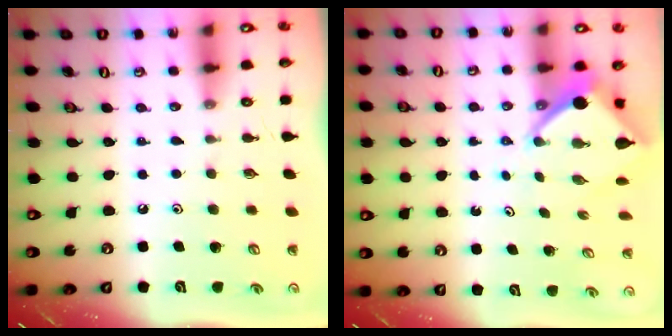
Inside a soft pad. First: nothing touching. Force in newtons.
{"total": 6.0, "press": 6.0, "slide": 0.6}